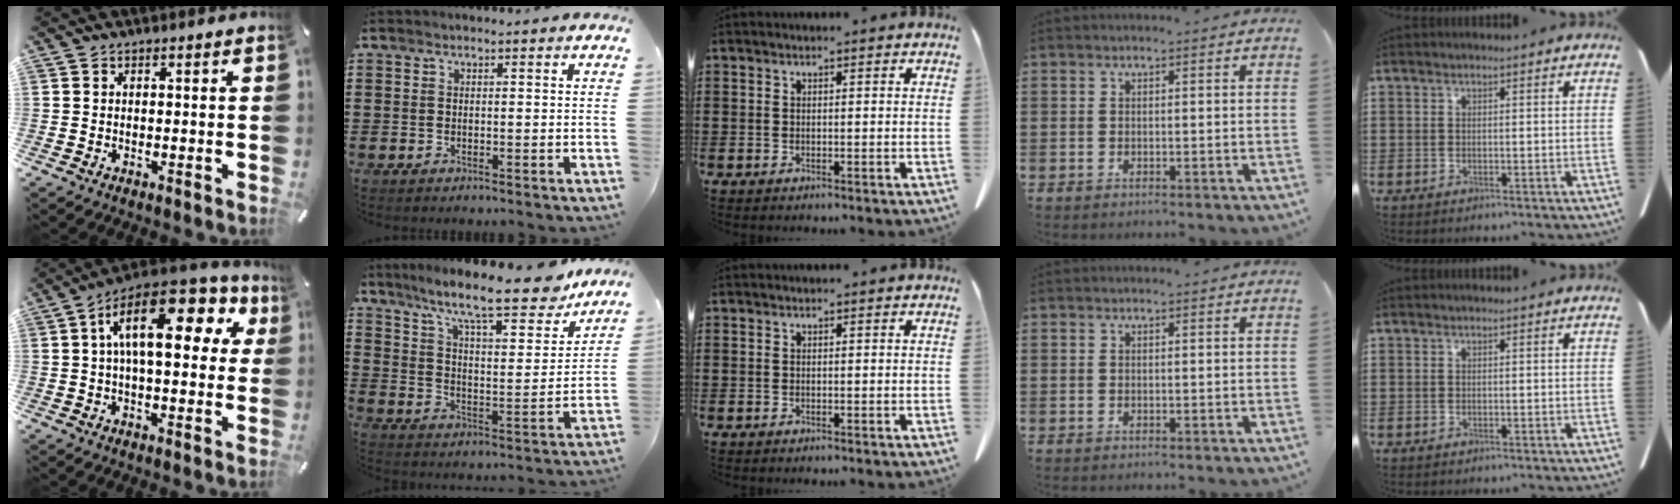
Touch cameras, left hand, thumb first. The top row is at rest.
{"thumb": {"total": 18.6, "force": [6.0, 8.5, 15.4], "torque": [-0.256, -0.026, 0.097]}, "index": {"total": 13.3, "force": [11.1, 1.7, 7.1], "torque": [-0.151, -0.060, 0.186]}}